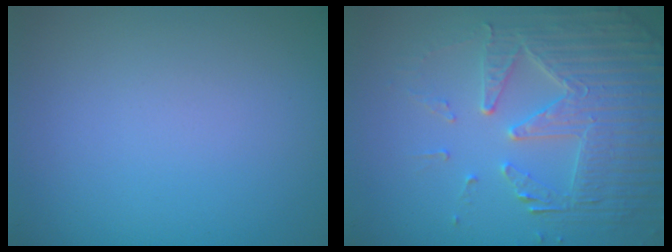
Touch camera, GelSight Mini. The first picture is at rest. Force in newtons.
{"total": 5.9, "press": 4.7, "slide": 3.6}